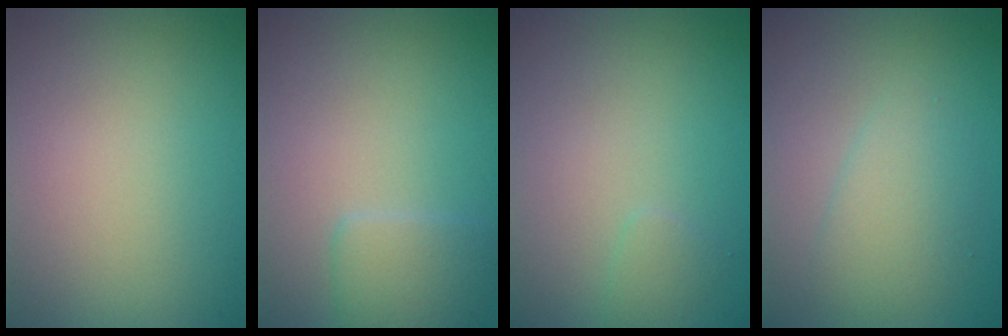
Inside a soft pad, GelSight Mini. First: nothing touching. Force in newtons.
{"total": 2.0, "press": 2.0, "slide": 0.1}
{"total": 0.7, "press": 0.7, "slide": 0.0}
{"total": 2.6, "press": 2.6, "slide": 0.0}